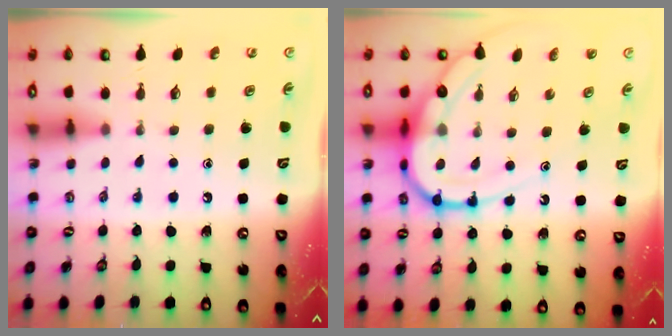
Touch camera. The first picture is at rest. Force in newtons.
{"total": 14.0, "press": 14.0, "slide": 1.1}